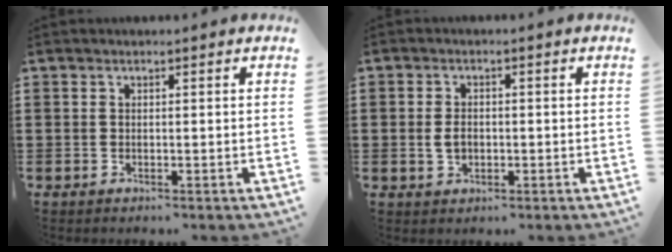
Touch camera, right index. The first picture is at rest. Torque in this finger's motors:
{"motor_torque": [2.14, 0.00, 0.02, 0.00]}